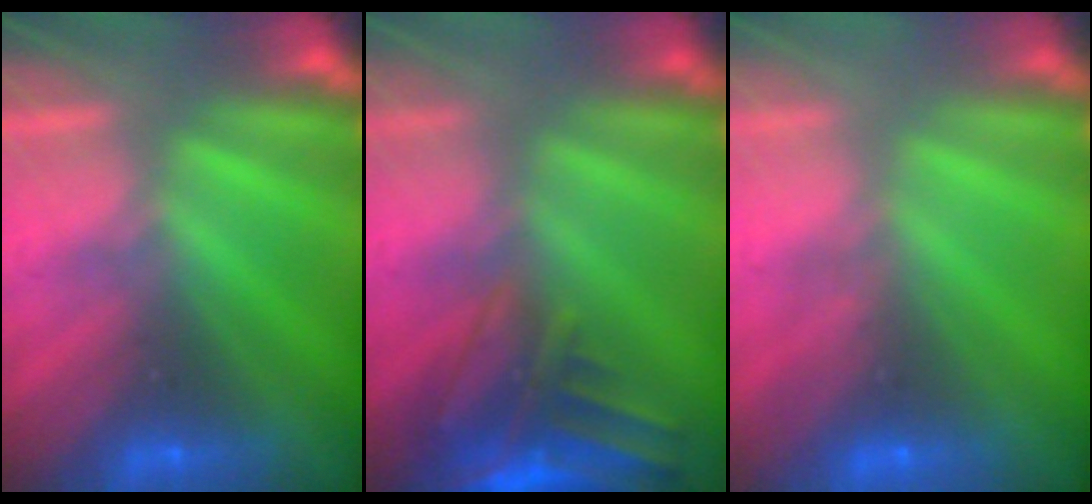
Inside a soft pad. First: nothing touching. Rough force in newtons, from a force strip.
{"total": 8.7}
{"total": 4.8}